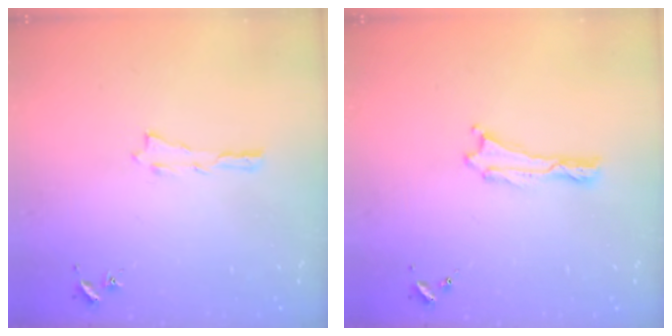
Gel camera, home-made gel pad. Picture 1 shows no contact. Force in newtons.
{"total": 0.0}